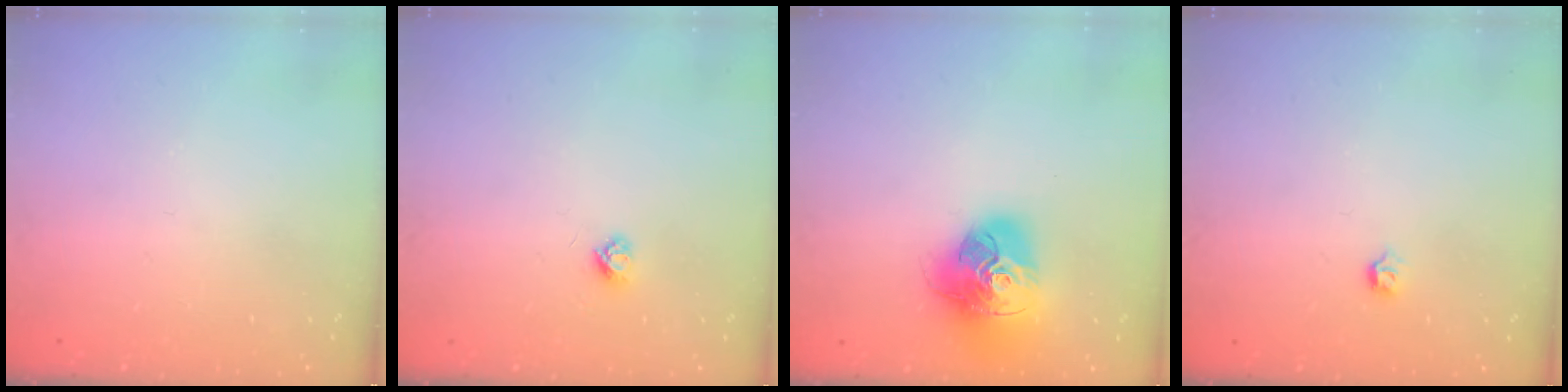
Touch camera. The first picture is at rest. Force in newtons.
{"total": 3.1, "press": 3.0, "slide": 0.4}
{"total": 18.8, "press": 18.6, "slide": 2.1}
{"total": 2.8, "press": 2.7, "slide": 0.8}